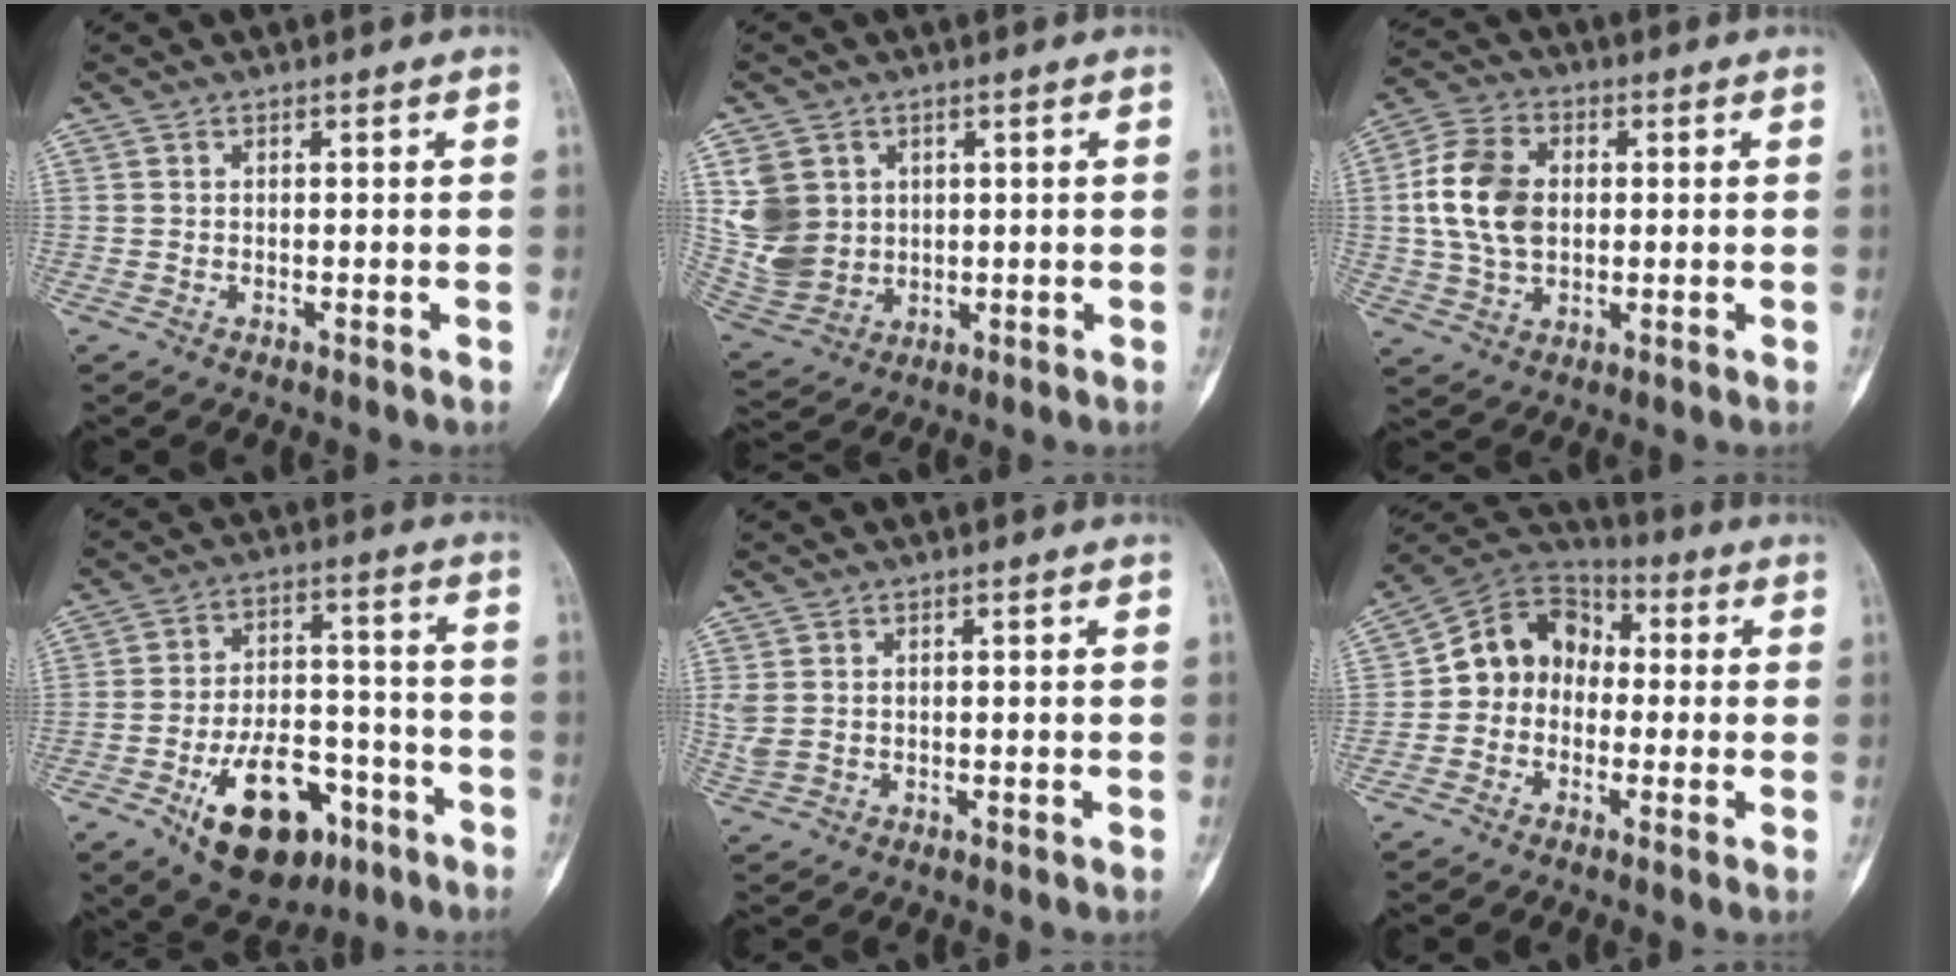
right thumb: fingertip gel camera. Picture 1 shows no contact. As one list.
[{"total": 10.2, "force": [2.6, 8.6, 4.9], "torque": [-0.083, -0.007, 0.073]}, {"total": 12.0, "force": [0.9, 8.4, 8.5], "torque": [-0.157, 0.011, 0.016]}, {"total": 17.8, "force": [-8.8, 10.0, 11.9], "torque": [-0.158, 0.055, -0.127]}, {"total": 2.7, "force": [0.5, 2.0, 1.7], "torque": [-0.054, 0.004, 0.018]}, {"total": 11.0, "force": [-0.8, 9.4, 5.6], "torque": [-0.070, 0.042, -0.032]}]